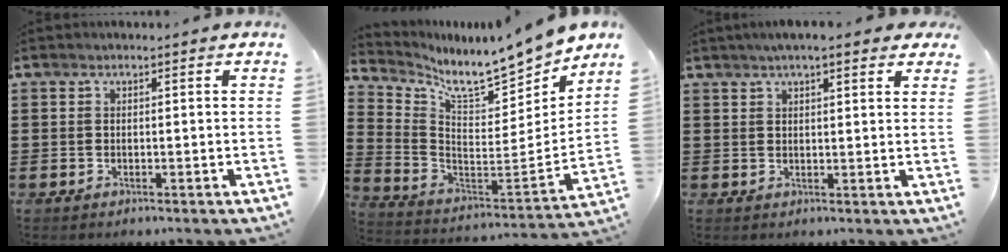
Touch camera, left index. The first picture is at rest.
{"total": 8.7, "force": [8.2, 0.8, 2.8], "torque": [-0.074, -0.082, 0.134]}
{"total": 3.6, "force": [2.7, 0.5, 2.3], "torque": [-0.051, 0.007, 0.048]}